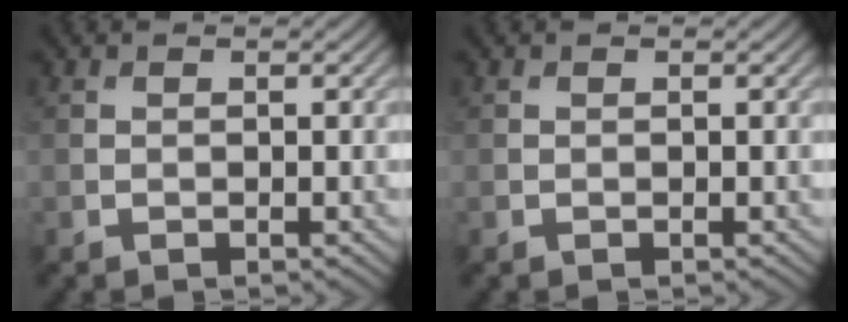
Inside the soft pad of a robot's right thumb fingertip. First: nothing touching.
{"total": 0.0}